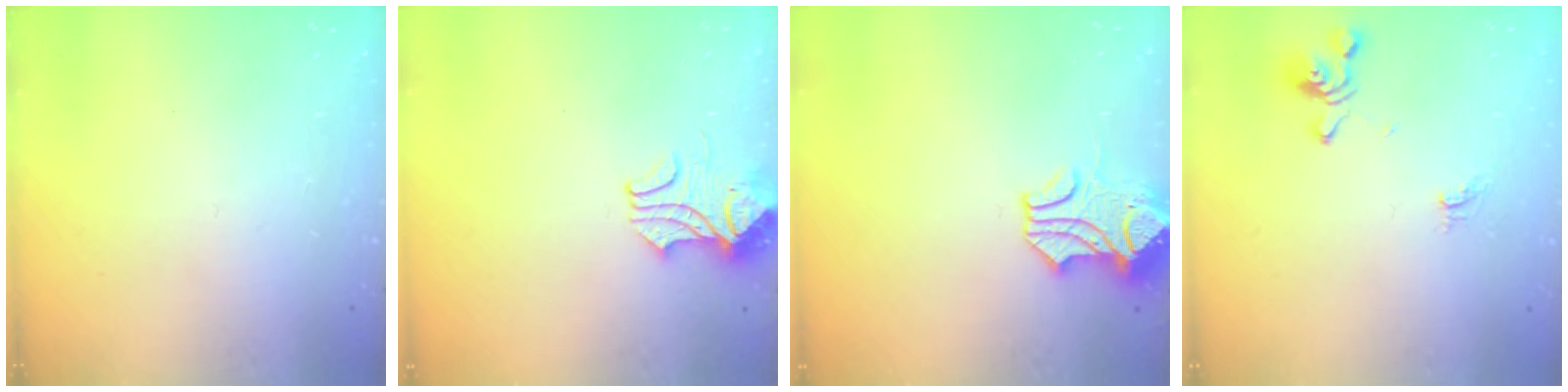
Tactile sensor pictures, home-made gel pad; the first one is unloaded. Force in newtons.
{"total": 2.1, "press": 2.0, "slide": 0.9}
{"total": 1.7, "press": 1.1, "slide": 1.3}
{"total": 2.6, "press": 2.5, "slide": 0.6}